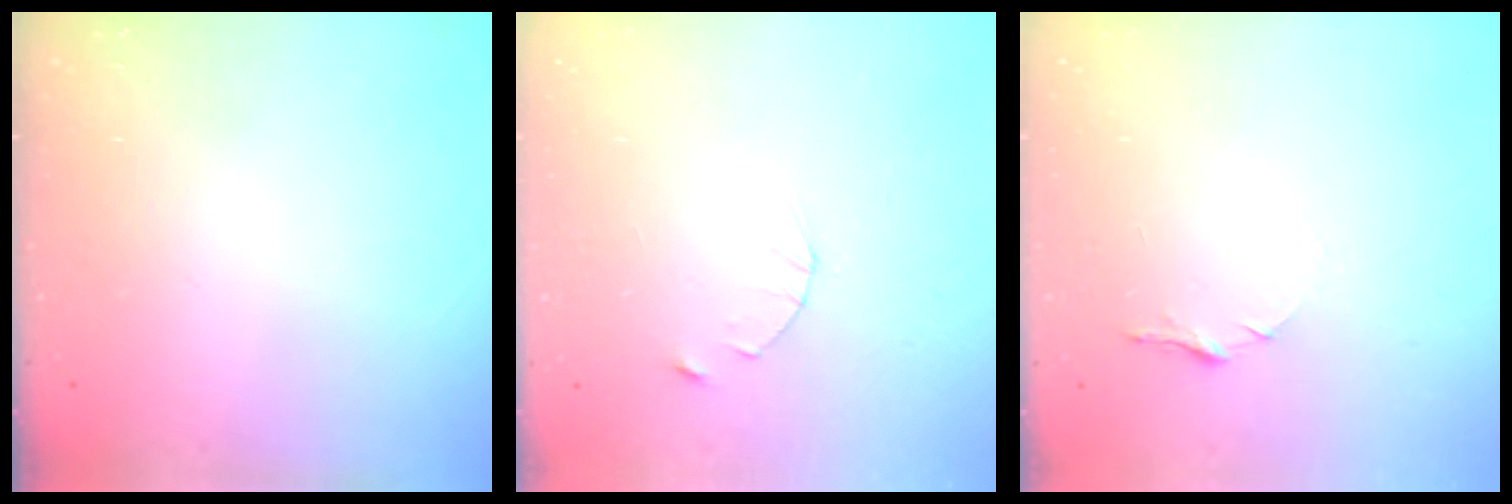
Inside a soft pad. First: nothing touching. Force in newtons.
{"total": 2.5, "press": 2.4, "slide": 0.3}
{"total": 5.7, "press": 5.6, "slide": 0.6}